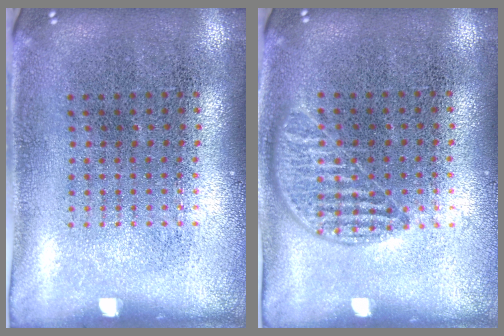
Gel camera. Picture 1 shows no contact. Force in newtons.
{"total": 1.0, "press": 0.8, "slide": 0.5}